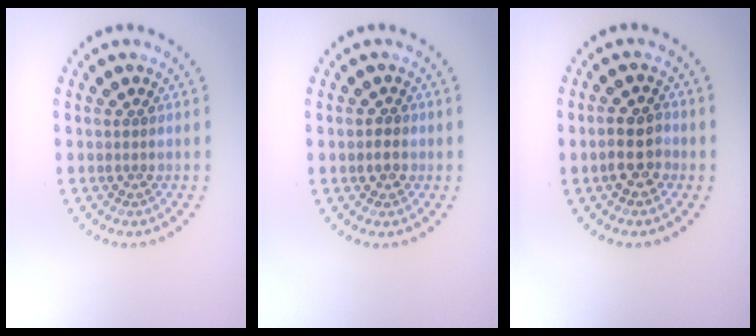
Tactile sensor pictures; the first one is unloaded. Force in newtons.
{"total": 0.9, "press": 0.8, "slide": 0.2}
{"total": 2.6, "press": 2.6, "slide": 0.7}